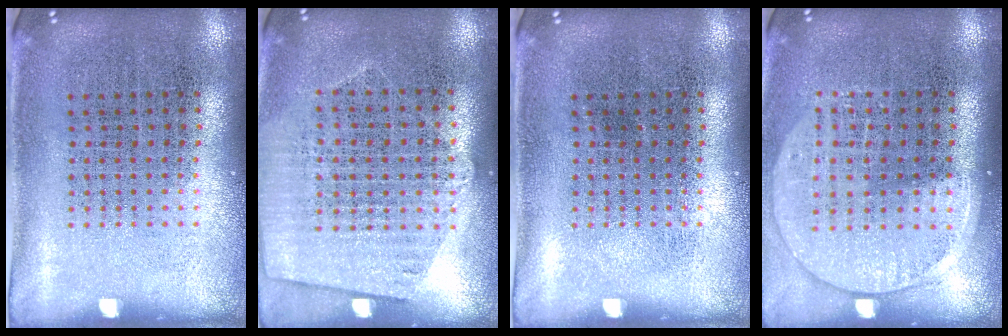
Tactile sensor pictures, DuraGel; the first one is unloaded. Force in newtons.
{"total": 1.2, "press": 1.1, "slide": 0.6}
{"total": 0.0}
{"total": 1.4, "press": 1.3, "slide": 0.6}